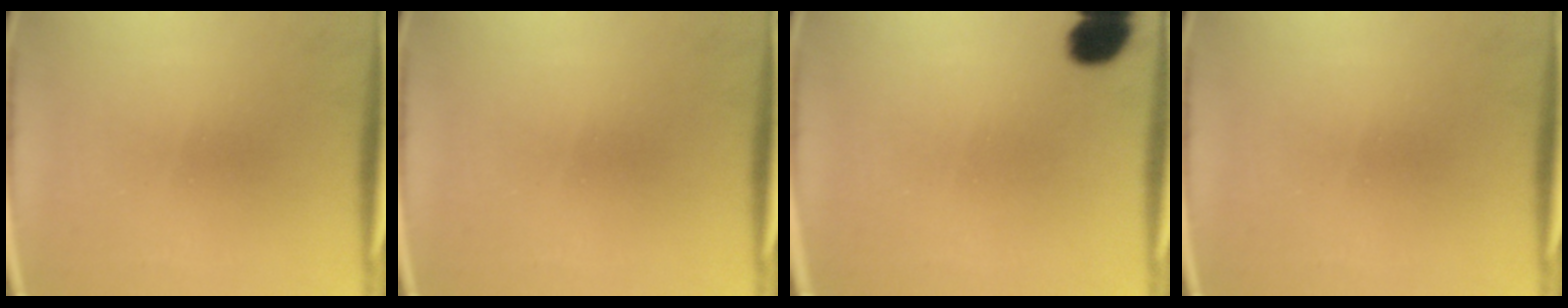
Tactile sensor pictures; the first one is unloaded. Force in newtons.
{"total": 0.0}
{"total": 6.4}
{"total": 0.0}